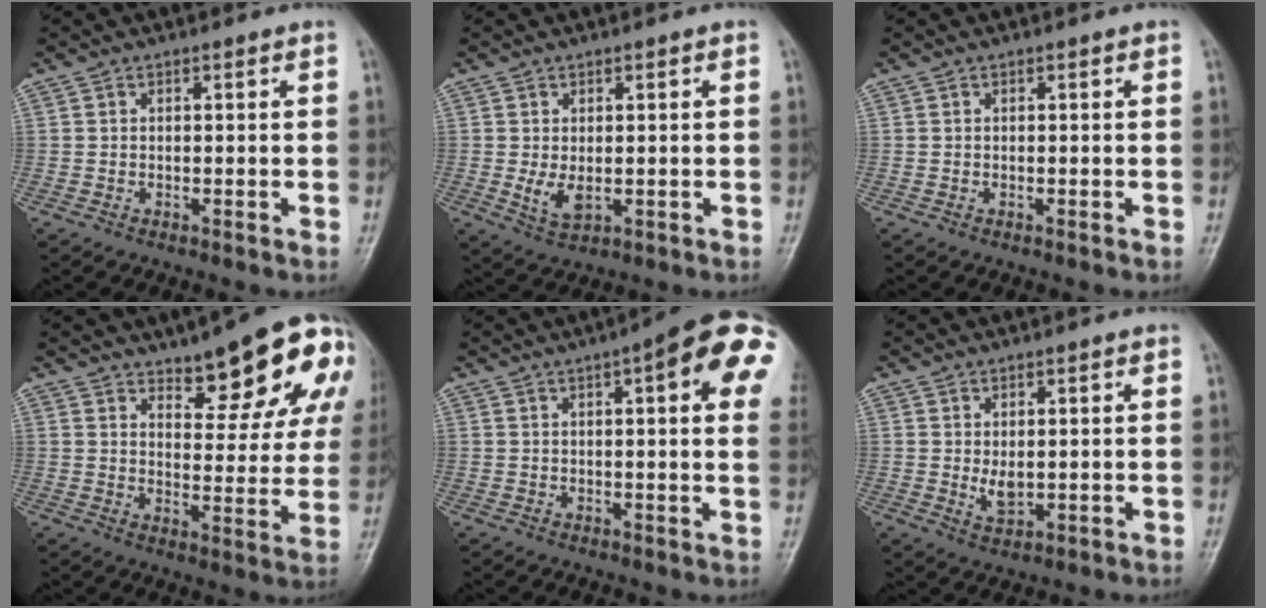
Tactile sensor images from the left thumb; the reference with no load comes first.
{"total": 4.1, "force": [-0.3, 2.3, 3.4], "torque": [-0.063, -0.005, 0.003]}
{"total": 0.0}
{"total": 16.1, "force": [9.4, 5.4, 11.9], "torque": [-0.115, -0.046, 0.130]}
{"total": 16.1, "force": [5.2, 4.1, 14.7], "torque": [-0.173, 0.005, 0.054]}
{"total": 3.7, "force": [0.2, 2.1, 3.1], "torque": [-0.046, -0.007, 0.011]}